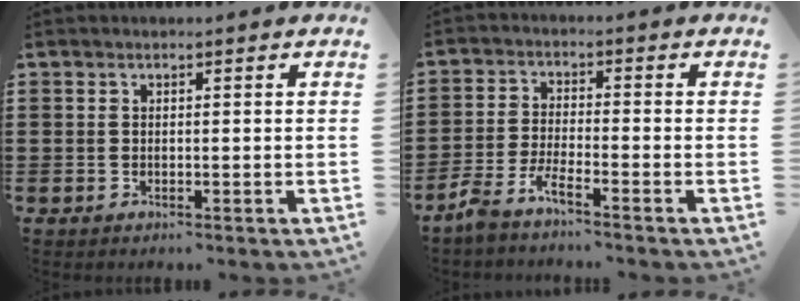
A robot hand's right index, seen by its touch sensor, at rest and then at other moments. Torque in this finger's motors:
{"motor_torque": [1.55, 0.59, 0.24, 0.09]}